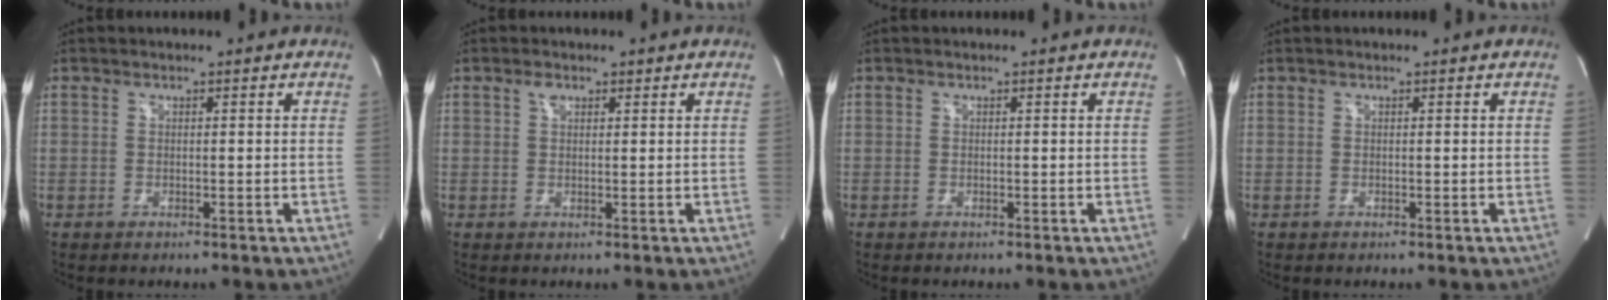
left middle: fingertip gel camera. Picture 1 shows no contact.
{"total": 1.4, "force": [0.8, 0.8, 0.8], "torque": [-0.018, 0.007, 0.014]}
{"total": 0.0}
{"total": 0.0}